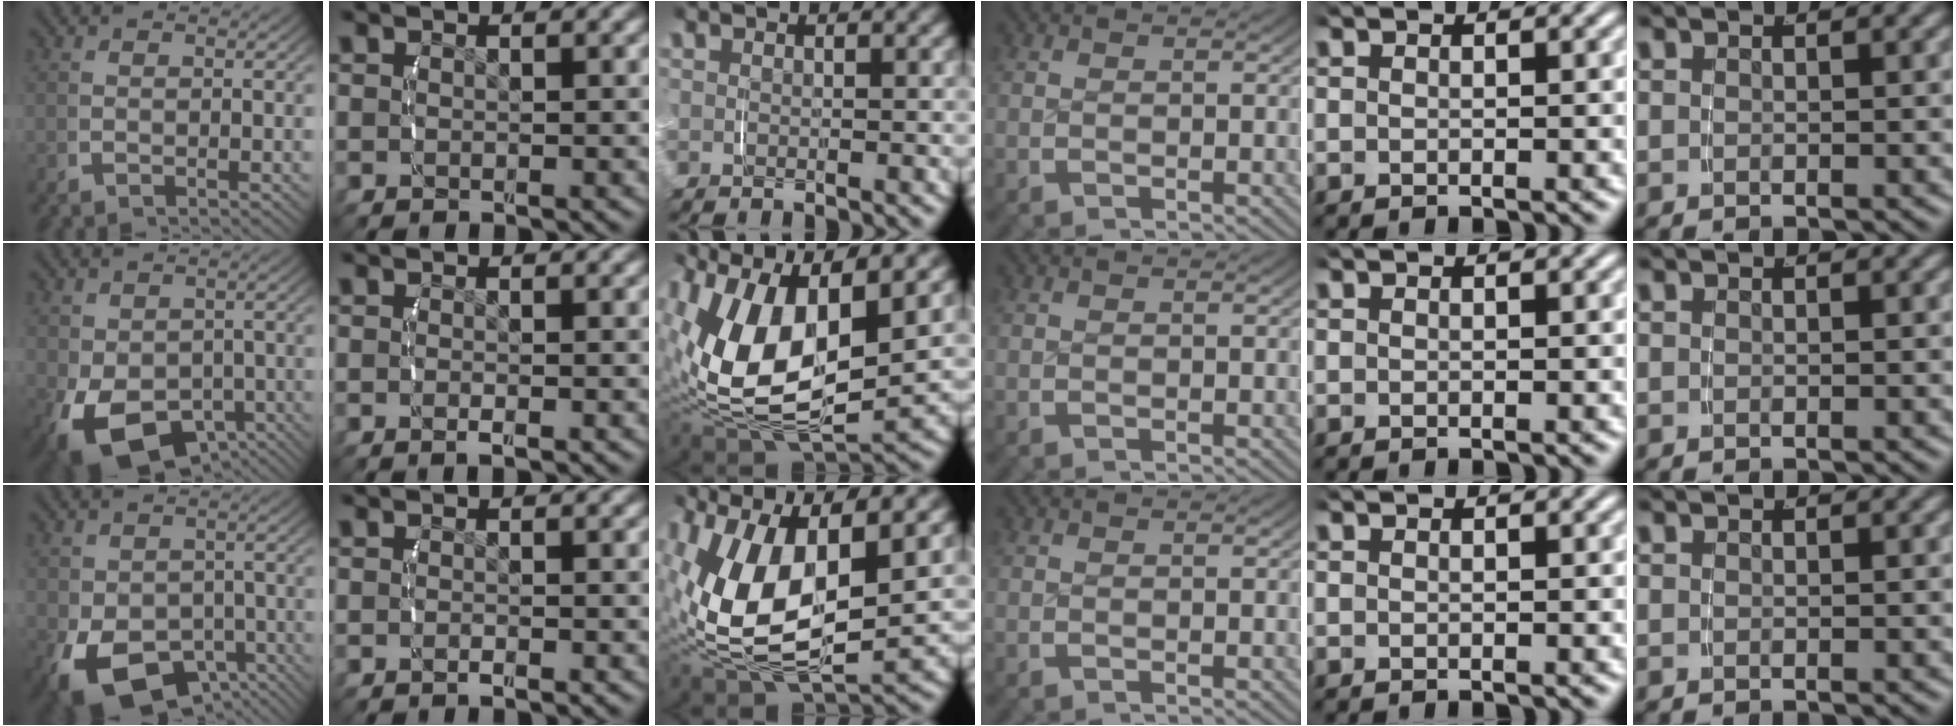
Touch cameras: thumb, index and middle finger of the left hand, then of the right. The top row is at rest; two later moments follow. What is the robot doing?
{"motion": "grasp_and_lifting", "object": "velcro strap"}